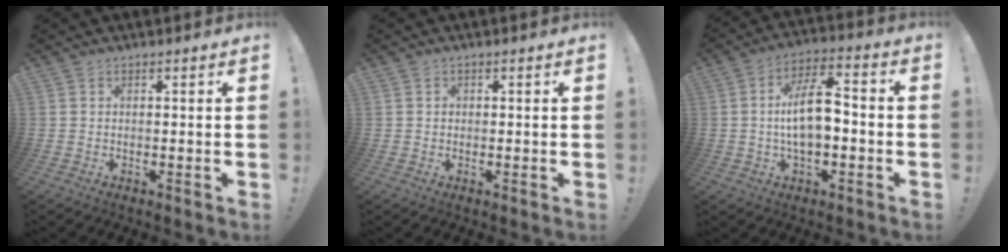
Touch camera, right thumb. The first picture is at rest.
{"total": 0.7, "force": [0.0, 0.7, 0.0], "torque": [-0.001, 0.002, -0.001]}
{"total": 12.6, "force": [-1.3, 5.8, 11.1], "torque": [-0.194, 0.014, -0.023]}